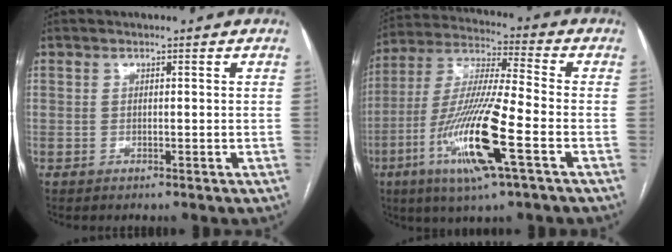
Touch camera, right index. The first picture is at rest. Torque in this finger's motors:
{"motor_torque": [2.14, 0.00, 0.59, 0.16]}